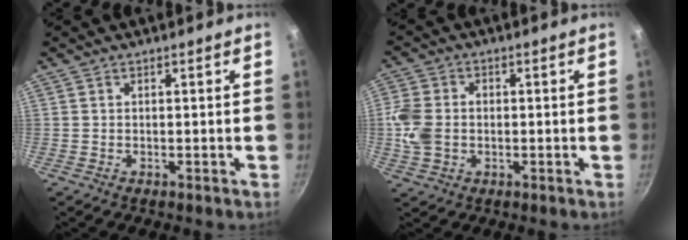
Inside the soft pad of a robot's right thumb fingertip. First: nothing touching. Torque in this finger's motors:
{"motor_torque": [1.01, 1.24, 0.95, -0.24, 0.07]}